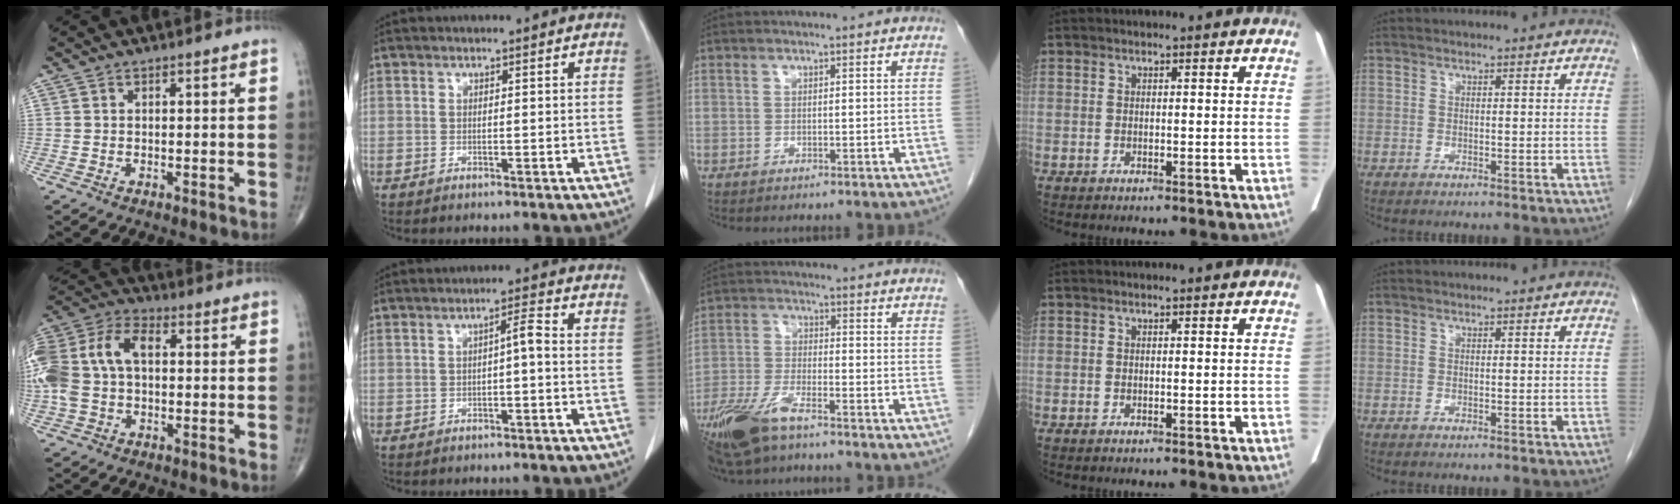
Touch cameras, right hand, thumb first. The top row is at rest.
{"thumb": {"total": 15.9, "force": [1.1, 10.1, 12.2], "torque": [-0.280, 0.043, 0.015]}, "index": {"total": 2.6, "force": [-0.5, 0.3, 2.5], "torque": [-0.037, 0.007, -0.009]}, "middle": {"total": 11.1, "force": [-7.9, 3.2, 7.1], "torque": [-0.148, -0.020, -0.151]}}